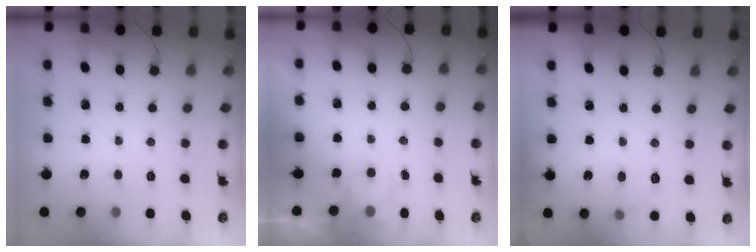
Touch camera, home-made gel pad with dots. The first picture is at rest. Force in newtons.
{"total": 2.5, "press": 2.1, "slide": 1.4}
{"total": 6.7, "press": 6.5, "slide": 1.5}